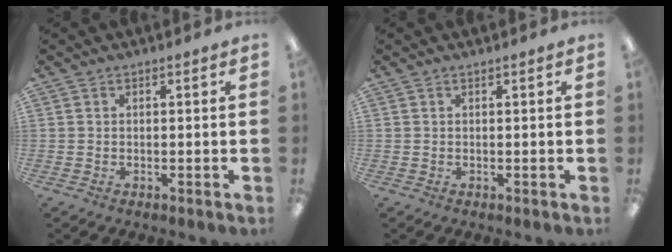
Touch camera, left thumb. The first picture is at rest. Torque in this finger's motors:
{"motor_torque": [0.00, 0.00, 0.00, 0.00, 0.00]}